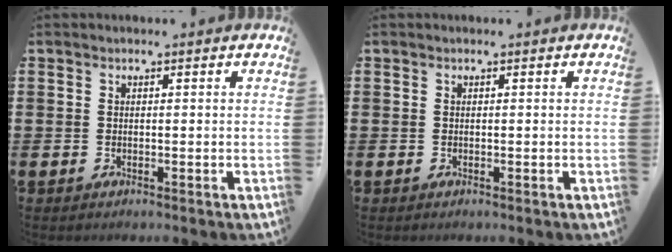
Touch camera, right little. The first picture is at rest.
{"total": 0.0}